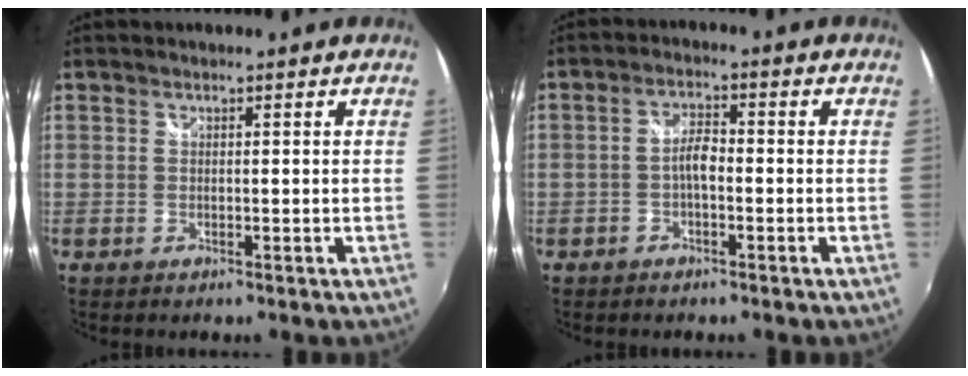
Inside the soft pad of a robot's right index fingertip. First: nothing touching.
{"total": 3.2, "force": [-1.1, 1.2, 2.8], "torque": [-0.056, 0.009, -0.023]}